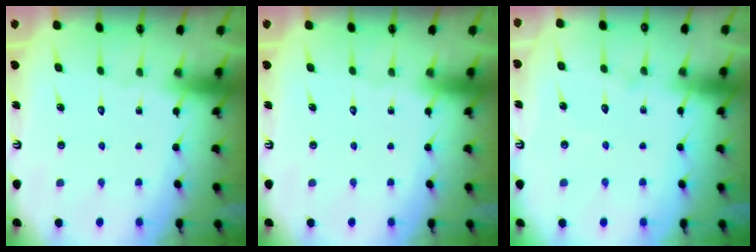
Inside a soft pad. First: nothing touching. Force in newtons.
{"total": 0.0}
{"total": 6.3, "press": 6.3, "slide": 0.6}